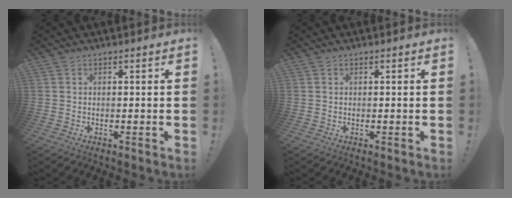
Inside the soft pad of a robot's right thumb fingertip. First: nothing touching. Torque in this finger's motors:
{"motor_torque": [0.00, 0.00, -0.01, 0.01, 0.08]}